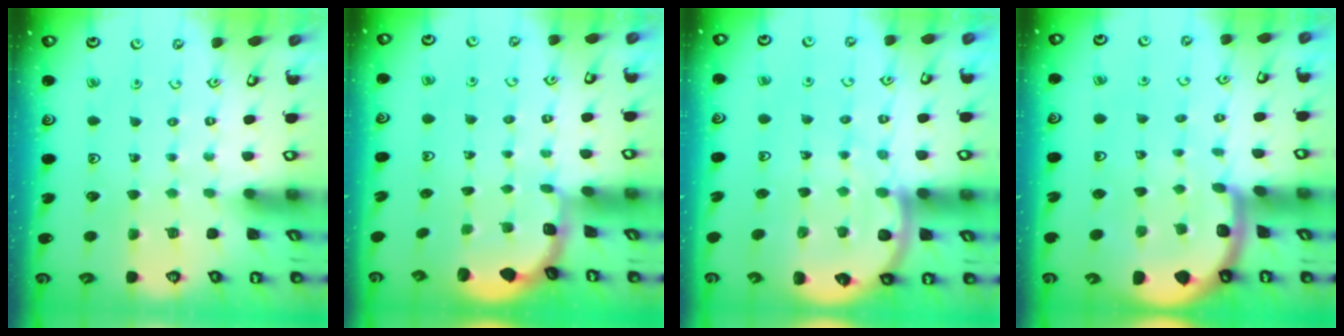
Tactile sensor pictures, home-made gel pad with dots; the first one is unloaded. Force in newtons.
{"total": 1.9, "press": 1.7, "slide": 0.8}
{"total": 8.6, "press": 8.4, "slide": 1.8}
{"total": 6.5, "press": 6.4, "slide": 0.9}